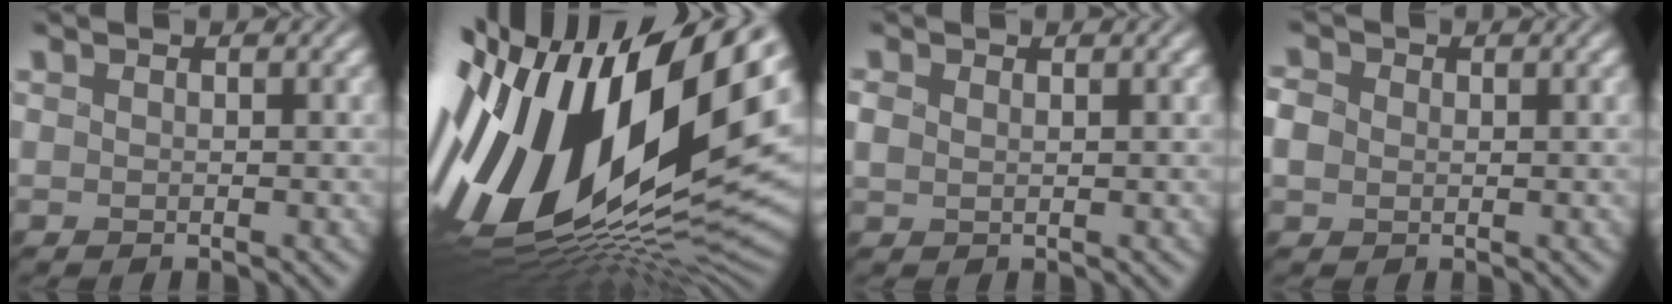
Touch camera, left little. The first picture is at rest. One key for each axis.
{"total": 21.0, "fx": 1.6, "fy": 10.9, "fz": 17.8, "tx": -0.351, "ty": -0.020, "tz": 0.017}
{"total": 1.0, "fx": 0.4, "fy": 0.6, "fz": 0.6, "tx": -0.016, "ty": -0.002, "tz": 0.009}
{"total": 2.0, "fx": -0.1, "fy": 1.8, "fz": 0.9, "tx": -0.026, "ty": 0.001, "tz": -0.006}